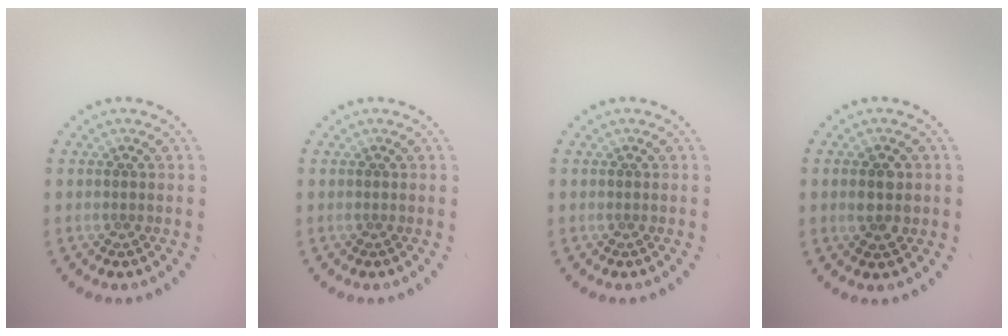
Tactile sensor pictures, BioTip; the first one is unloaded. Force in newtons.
{"total": 0.0}
{"total": 0.0}
{"total": 2.2, "press": 2.2, "slide": 0.1}